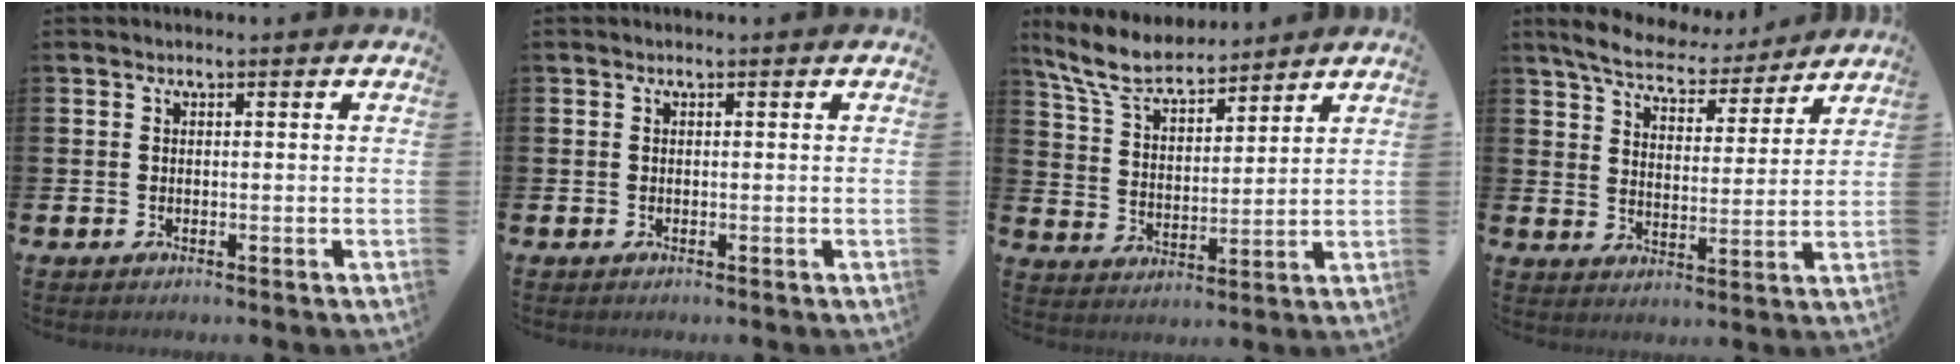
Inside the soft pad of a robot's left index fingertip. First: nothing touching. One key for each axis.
{"total": 0.0}
{"total": 7.3, "fx": 6.7, "fy": 1.8, "fz": 2.4, "tx": -0.079, "ty": -0.033, "tz": 0.121}
{"total": 7.0, "fx": 6.6, "fy": 1.6, "fz": 1.8, "tx": -0.064, "ty": -0.041, "tz": 0.116}